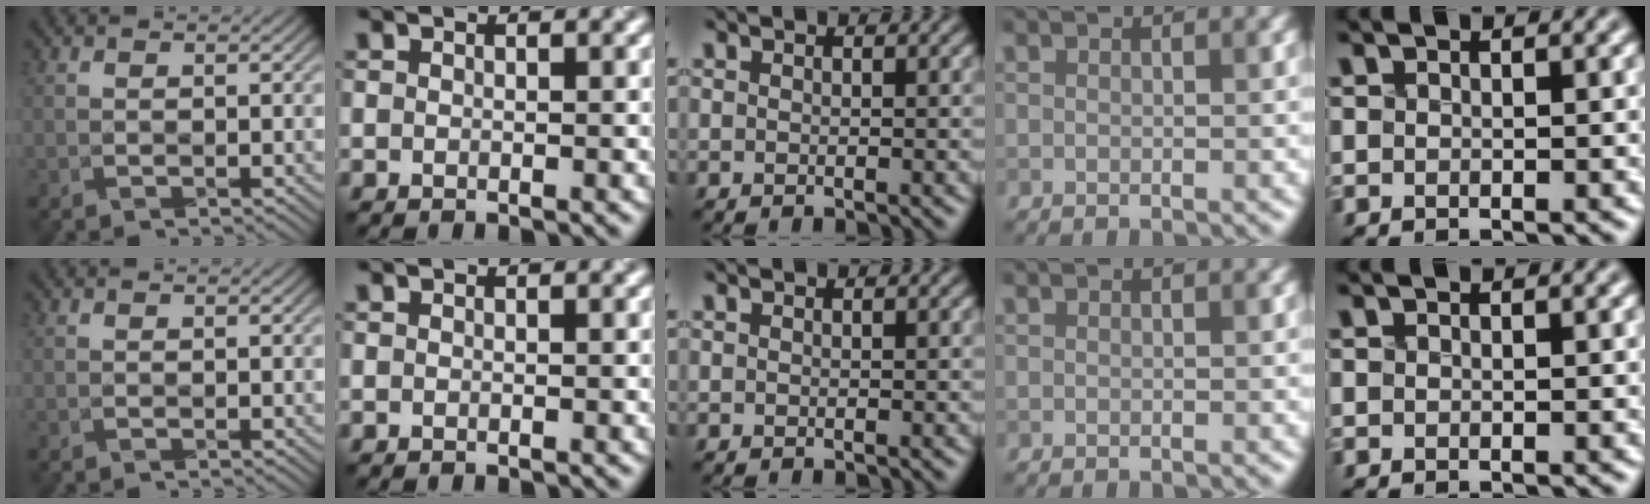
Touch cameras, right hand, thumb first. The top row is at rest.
{}